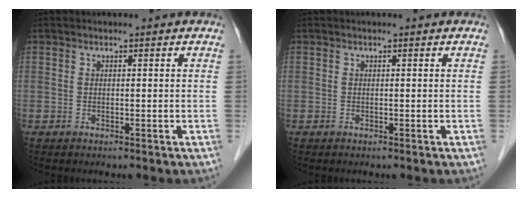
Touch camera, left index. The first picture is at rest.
{"total": 0.0}